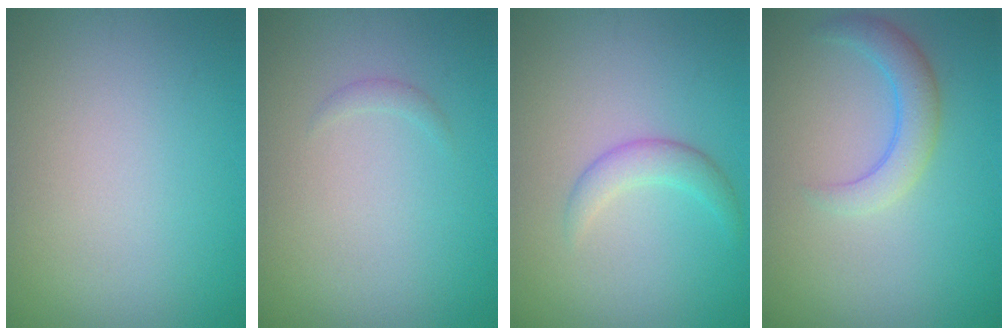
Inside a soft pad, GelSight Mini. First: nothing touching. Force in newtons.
{"total": 0.6, "press": 0.6, "slide": 0.1}
{"total": 2.1, "press": 2.1, "slide": 0.1}
{"total": 2.9, "press": 2.9, "slide": 0.2}